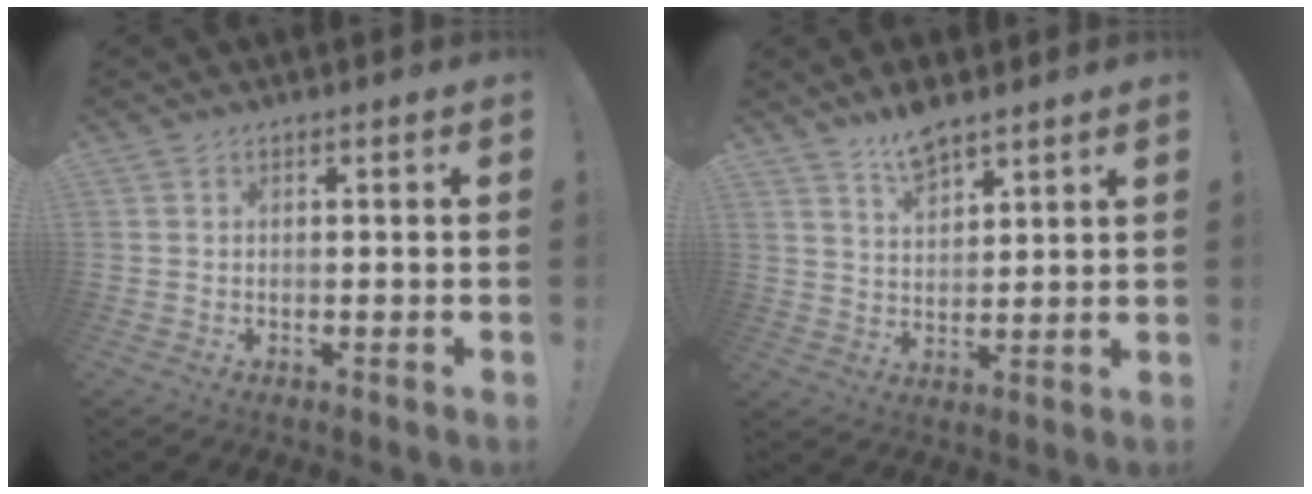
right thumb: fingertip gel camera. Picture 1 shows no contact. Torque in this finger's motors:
{"motor_torque": [-0.01, 0.01, -0.19, 0.23, 0.06]}